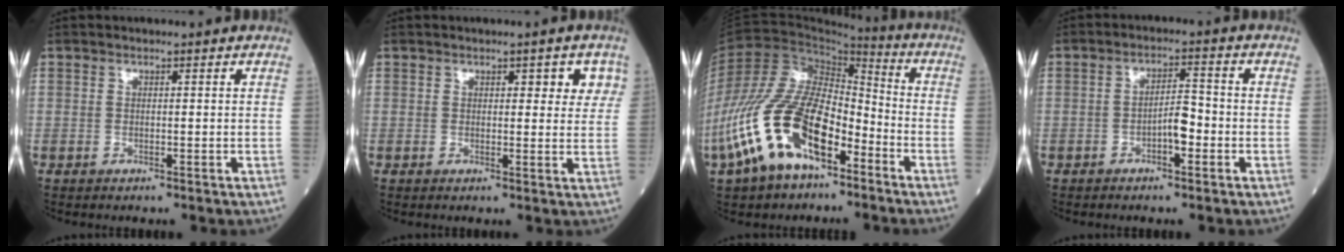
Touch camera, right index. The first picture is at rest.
{"total": 3.9, "force": [1.7, 1.9, 3.0], "torque": [-0.023, 0.006, 0.016]}
{"total": 17.9, "force": [-8.7, 8.1, 13.4], "torque": [-0.284, 0.006, -0.159]}
{"total": 3.9, "force": [-1.5, 1.1, 3.4], "torque": [-0.055, 0.011, -0.027]}